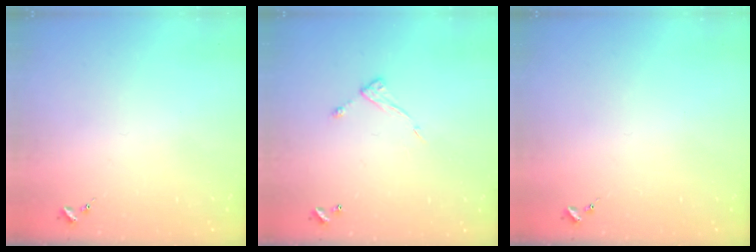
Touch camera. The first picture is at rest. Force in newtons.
{"total": 7.7, "press": 7.7, "slide": 0.6}
{"total": 0.0}